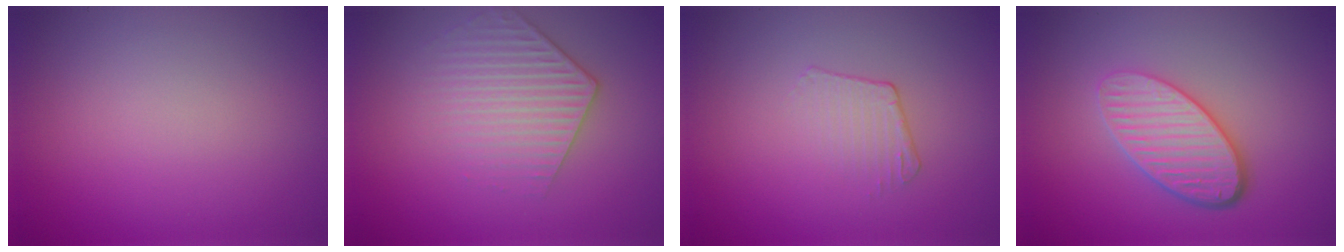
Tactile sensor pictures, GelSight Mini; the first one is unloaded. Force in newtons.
{"total": 3.2, "press": 2.9, "slide": 1.2}
{"total": 1.5, "press": 0.7, "slide": 1.4}
{"total": 4.9, "press": 3.7, "slide": 3.2}